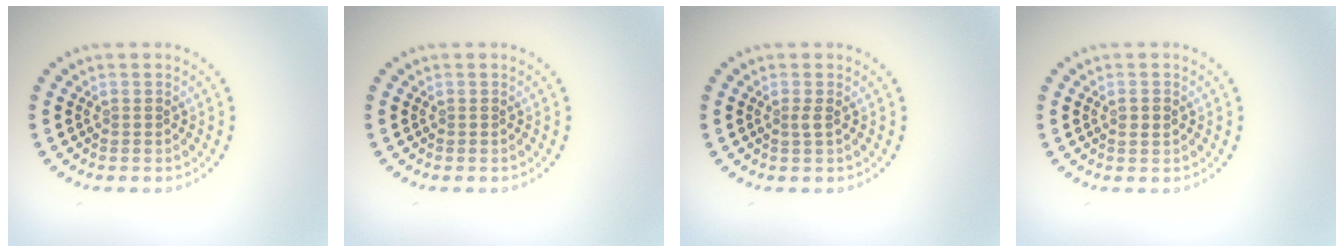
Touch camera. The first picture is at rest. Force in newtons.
{"total": 0.0}
{"total": 0.8, "press": 0.5, "slide": 0.6}
{"total": 1.0, "press": 1.0, "slide": 0.3}